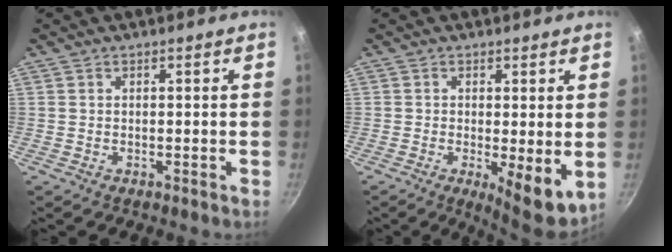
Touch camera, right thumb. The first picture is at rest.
{"total": 7.6, "force": [-0.6, 2.5, 7.1], "torque": [-0.092, -0.017, -0.003]}